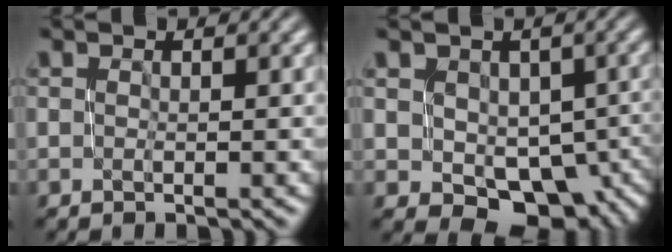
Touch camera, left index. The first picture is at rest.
{"total": 7.5, "force": [-1.3, 5.5, 4.9], "torque": [-0.068, -0.028, -0.001]}